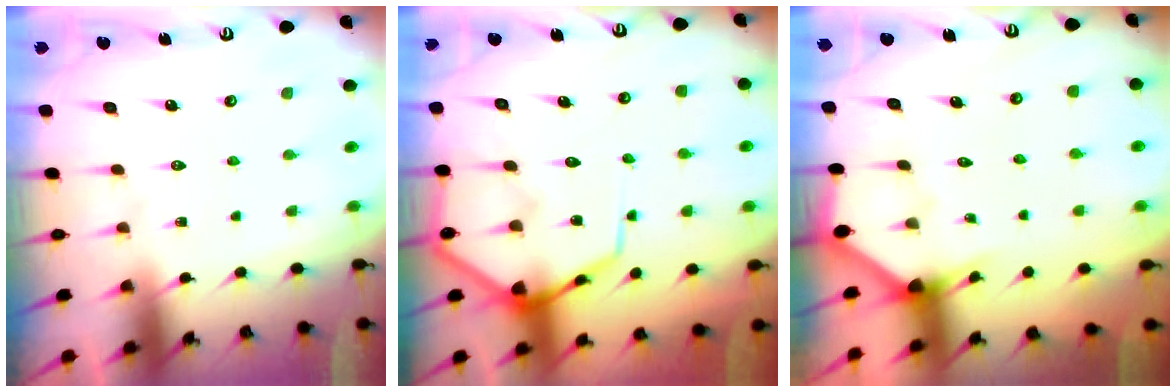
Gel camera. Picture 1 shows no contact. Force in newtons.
{"total": 9.7, "press": 9.7, "slide": 1.0}
{"total": 3.0, "press": 3.0, "slide": 0.2}